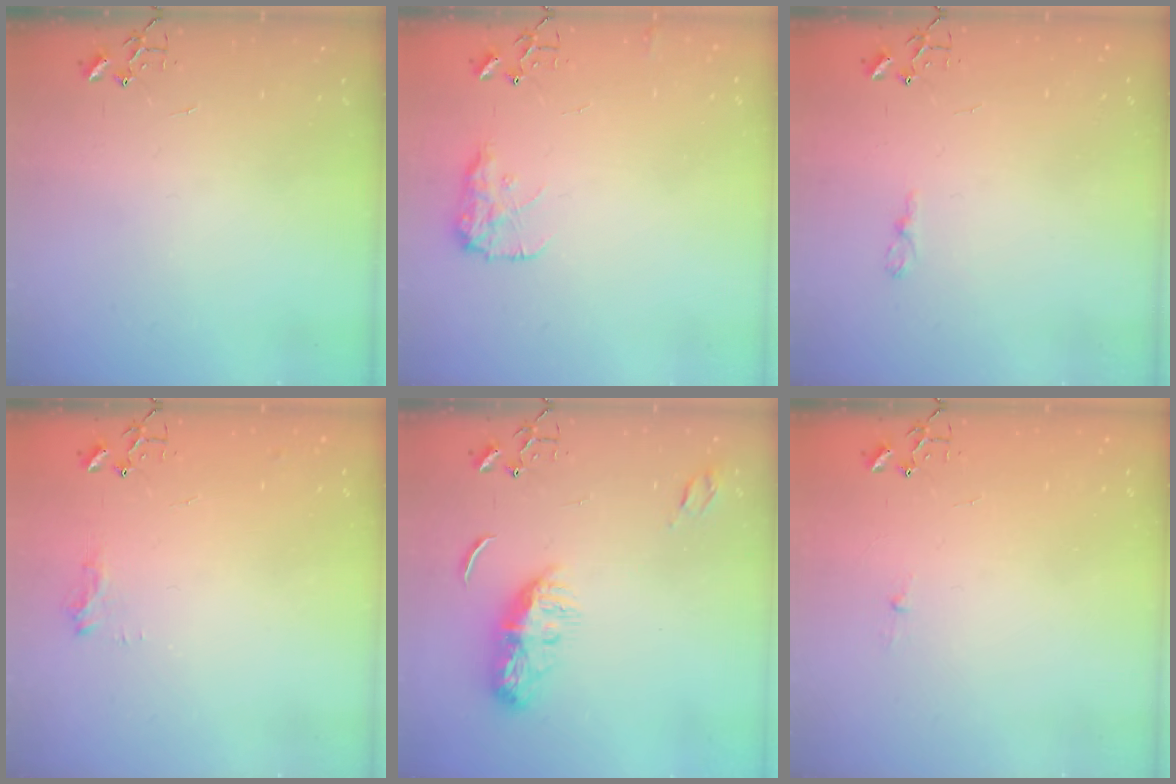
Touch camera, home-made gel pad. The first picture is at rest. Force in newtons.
{"total": 9.8, "press": 9.8, "slide": 0.2}
{"total": 3.8, "press": 3.8, "slide": 0.4}
{"total": 8.7, "press": 8.7, "slide": 0.9}
{"total": 9.4, "press": 9.4, "slide": 0.4}
{"total": 2.6, "press": 2.5, "slide": 0.4}